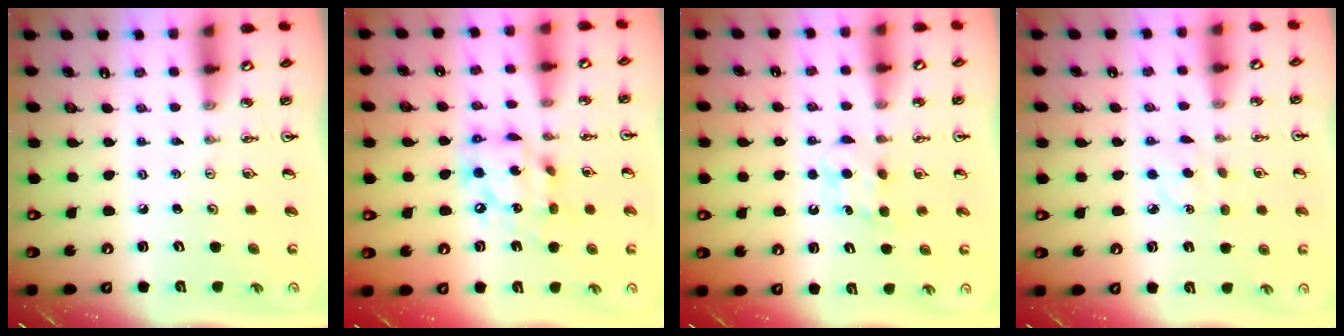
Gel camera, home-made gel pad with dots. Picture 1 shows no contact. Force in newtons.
{"total": 13.8, "press": 13.8, "slide": 1.3}
{"total": 5.7, "press": 5.6, "slide": 1.2}
{"total": 3.2, "press": 3.2, "slide": 0.6}